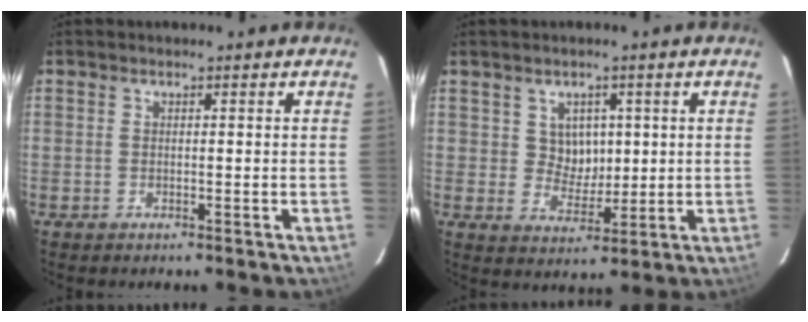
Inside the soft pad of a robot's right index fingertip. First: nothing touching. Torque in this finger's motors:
{"motor_torque": [-0.03, 0.11, -0.03, 0.00]}